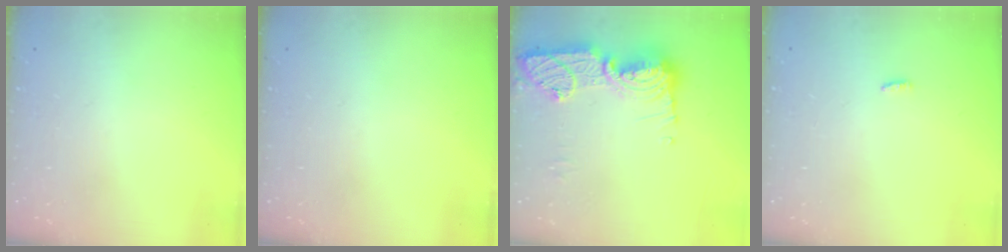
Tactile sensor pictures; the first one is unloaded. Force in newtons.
{"total": 0.0}
{"total": 16.5, "press": 16.4, "slide": 1.2}
{"total": 6.6, "press": 2.7, "slide": 6.1}